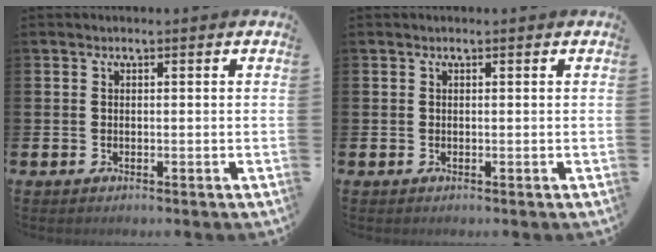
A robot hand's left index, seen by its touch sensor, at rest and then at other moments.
{"total": 0.0}